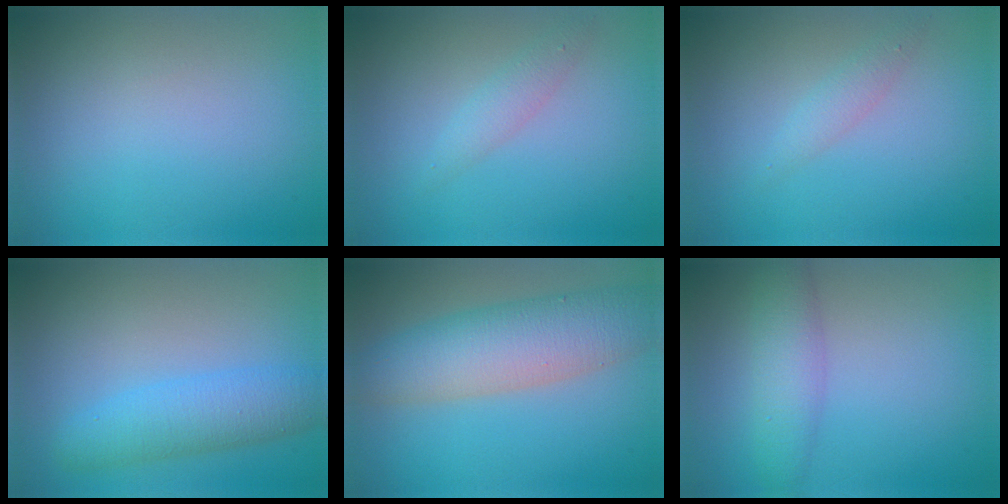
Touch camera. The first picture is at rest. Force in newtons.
{"total": 1.6, "press": 1.6, "slide": 0.0}
{"total": 1.4, "press": 1.4, "slide": 0.0}
{"total": 4.2, "press": 4.2, "slide": 0.2}
{"total": 7.0, "press": 7.0, "slide": 0.2}
{"total": 3.4, "press": 3.4, "slide": 0.1}